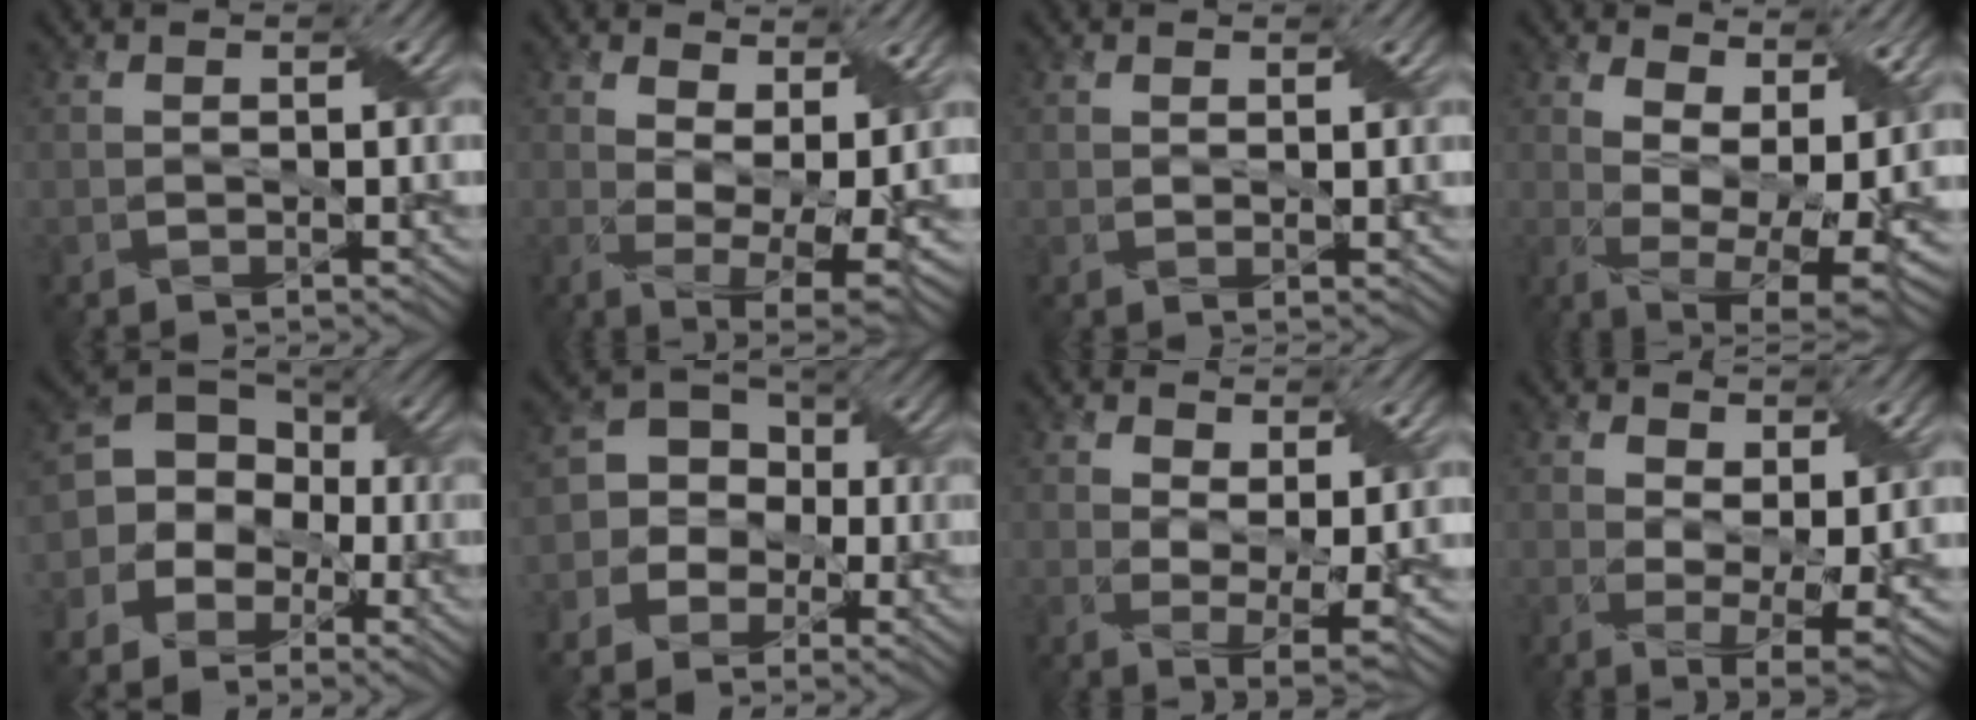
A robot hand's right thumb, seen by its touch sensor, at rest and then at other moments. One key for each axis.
{"total": 7.3, "fx": 2.1, "fy": 2.9, "fz": 6.4, "tx": -0.128, "ty": -0.011, "tz": 0.040}
{"total": 1.0, "fx": 0.8, "fy": 0.2, "fz": 0.6, "tx": -0.016, "ty": -0.001, "tz": 0.017}
{"total": 10.5, "fx": 3.4, "fy": 4.5, "fz": 8.8, "tx": -0.171, "ty": -0.012, "tz": 0.063}
{"total": 10.1, "fx": -3.1, "fy": 8.5, "fz": 4.7, "tx": -0.106, "ty": 0.007, "tz": -0.078}
{"total": 7.3, "fx": -2.1, "fy": 6.4, "fz": 2.9, "tx": -0.056, "ty": 0.014, "tz": -0.065}
{"total": 4.7, "fx": 2.3, "fy": 1.9, "fz": 3.6, "tx": -0.078, "ty": -0.004, "tz": 0.043}
{"total": 4.8, "fx": 1.6, "fy": 2.0, "fz": 4.0, "tx": -0.085, "ty": -0.006, "tz": 0.032}